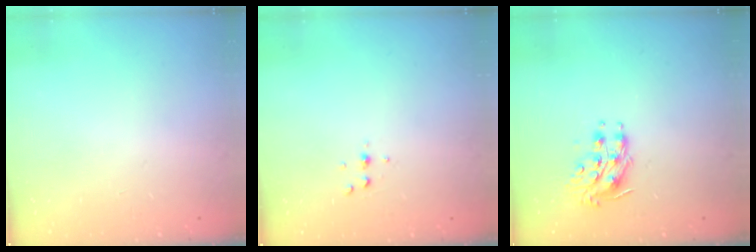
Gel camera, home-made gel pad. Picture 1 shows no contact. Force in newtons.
{"total": 2.6, "press": 2.6, "slide": 0.3}
{"total": 9.0, "press": 9.0, "slide": 0.1}